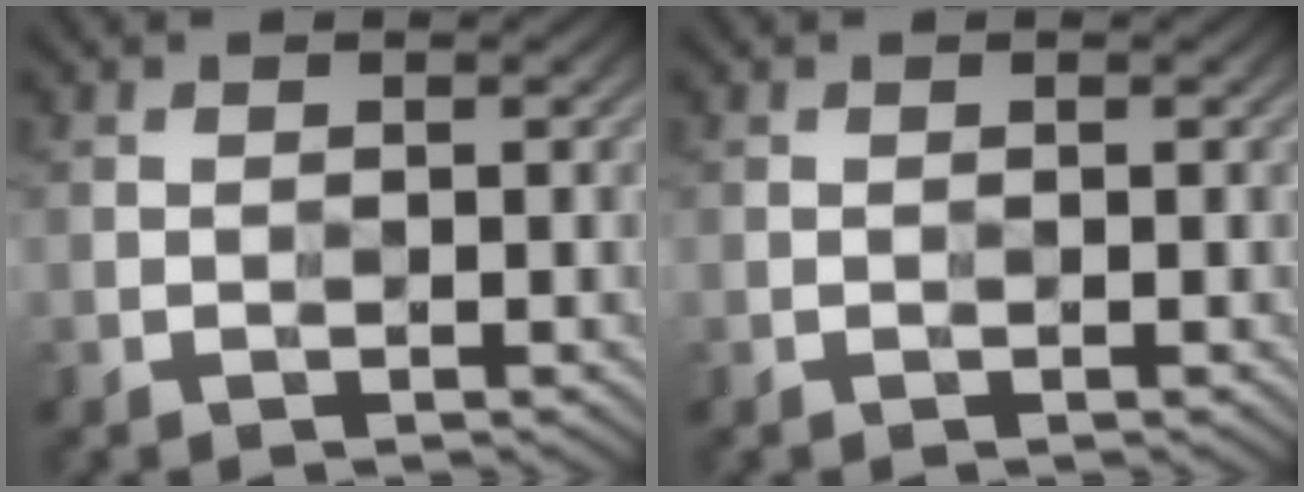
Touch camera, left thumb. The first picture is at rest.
{"total": 0.0}